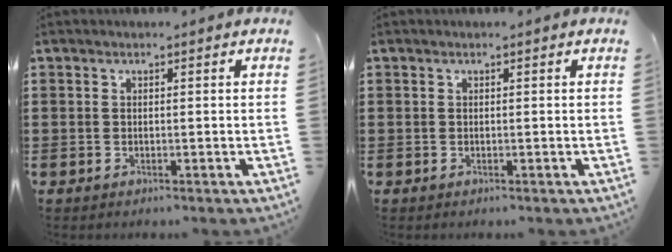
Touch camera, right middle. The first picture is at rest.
{"total": 0.0}